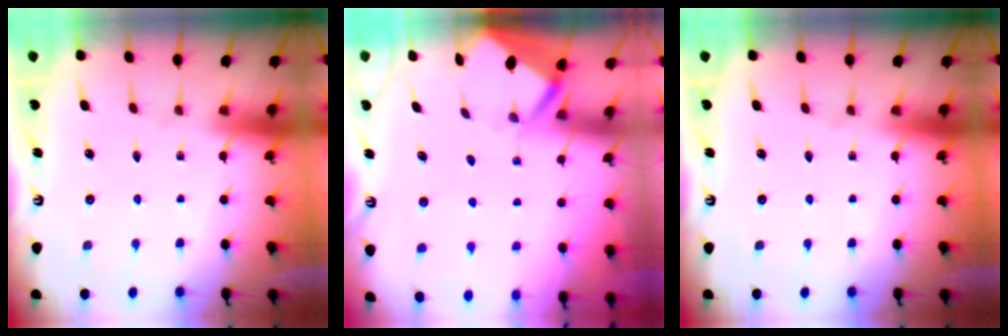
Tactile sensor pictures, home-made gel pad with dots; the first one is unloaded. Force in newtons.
{"total": 3.7, "press": 3.7, "slide": 0.3}
{"total": 0.0}